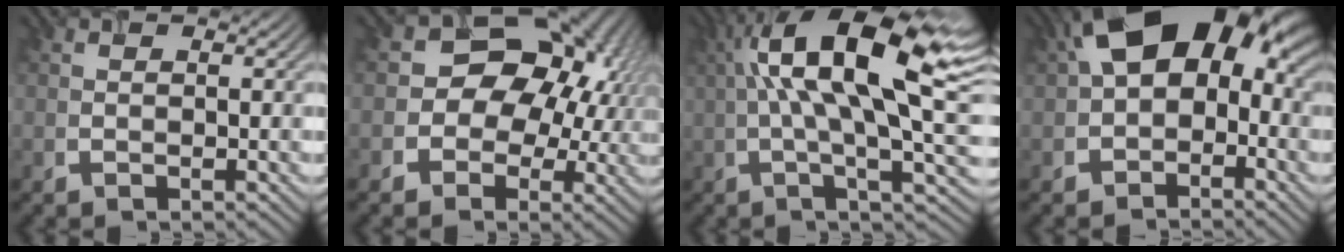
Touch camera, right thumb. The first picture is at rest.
{"total": 13.4, "force": [1.3, 11.0, 7.6], "torque": [-0.102, 0.017, -0.014]}
{"total": 17.1, "force": [3.9, 4.6, 16.0], "torque": [-0.287, 0.030, 0.075]}
{"total": 12.5, "force": [2.0, 8.2, 9.3], "torque": [-0.153, 0.007, 0.023]}